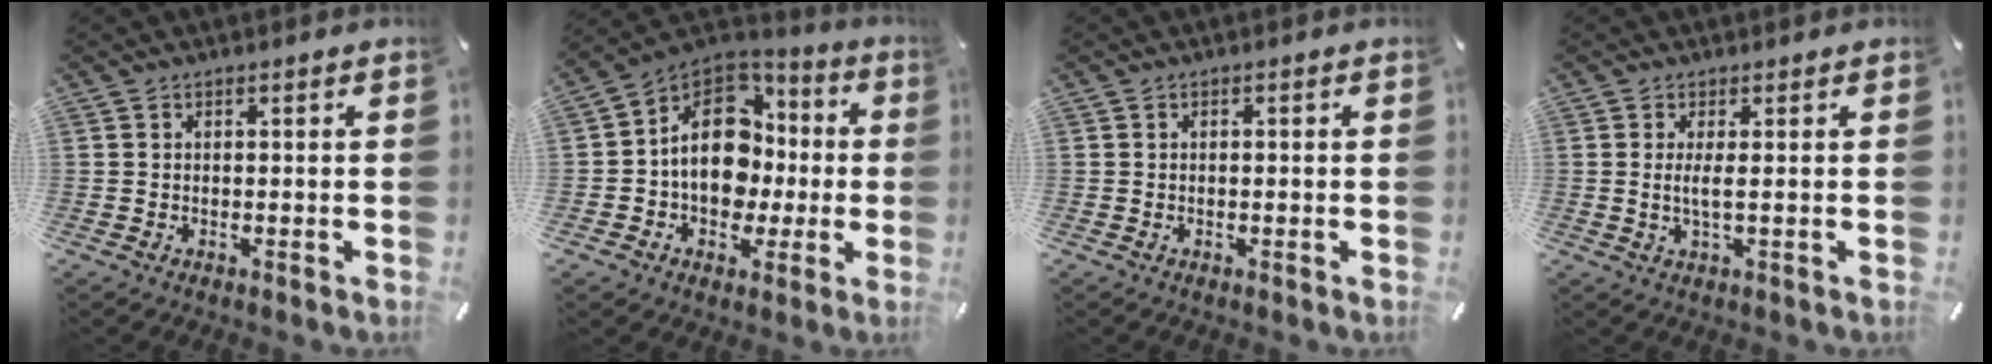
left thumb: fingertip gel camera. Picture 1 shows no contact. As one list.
[{"total": 16.1, "force": [-0.3, 13.0, 9.5], "torque": [-0.175, 0.006, -0.001]}, {"total": 0.6, "force": [-0.3, 0.2, 0.5], "torque": [-0.008, -0.001, -0.005]}, {"total": 3.2, "force": [0.3, 0.4, 3.1], "torque": [-0.060, -0.005, 0.004]}]